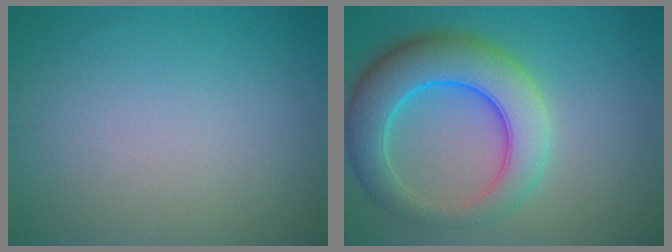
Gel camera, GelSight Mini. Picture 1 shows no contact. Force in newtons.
{"total": 8.4, "press": 8.4, "slide": 0.2}